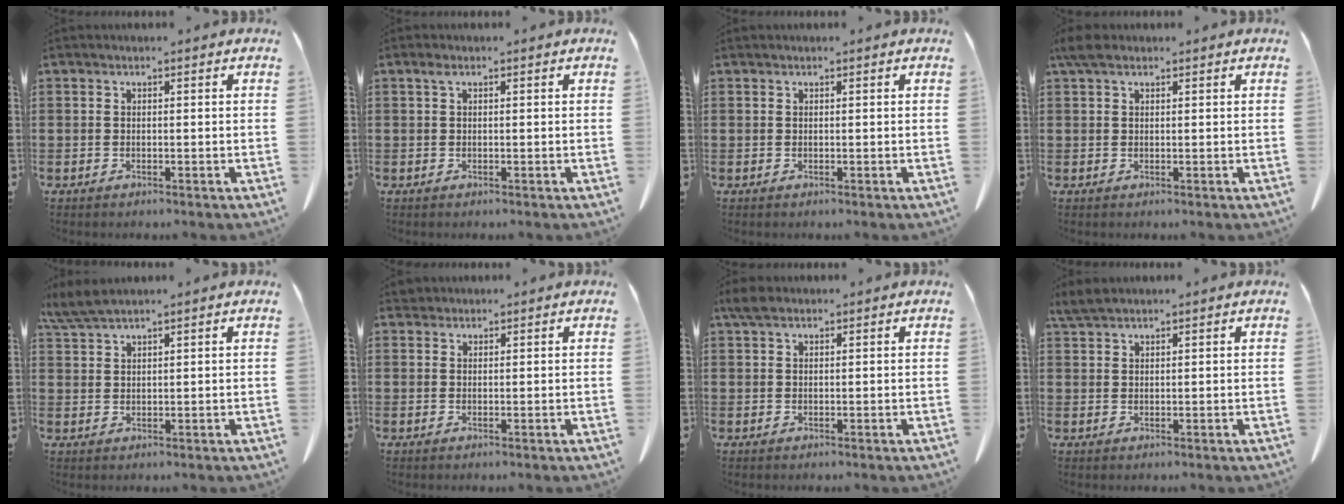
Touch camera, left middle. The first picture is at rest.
{"total": 0.9, "force": [0.3, 0.5, 0.7], "torque": [-0.017, 0.004, 0.005]}
{"total": 0.0}
{"total": 2.5, "force": [1.5, 1.2, 1.6], "torque": [-0.037, 0.007, 0.028]}
{"total": 3.7, "force": [3.0, 0.3, 2.1], "torque": [-0.050, -0.003, 0.057]}
{"total": 1.3, "force": [1.2, 0.5, 0.1], "torque": [-0.007, 0.002, 0.024]}
{"total": 2.2, "force": [1.6, 1.0, 1.2], "torque": [-0.029, 0.006, 0.030]}
{"total": 2.6, "force": [2.3, 0.5, 1.2], "torque": [-0.031, 0.003, 0.044]}